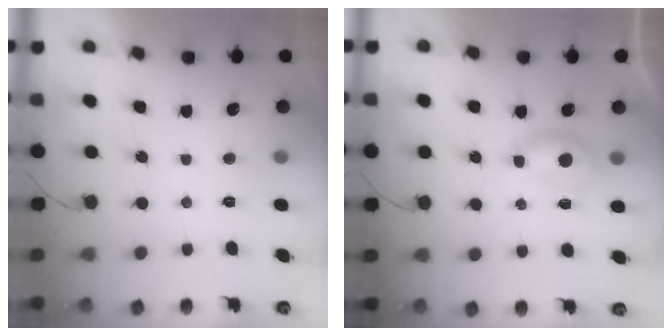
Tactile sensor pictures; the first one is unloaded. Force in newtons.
{"total": 5.1, "press": 5.1, "slide": 0.6}